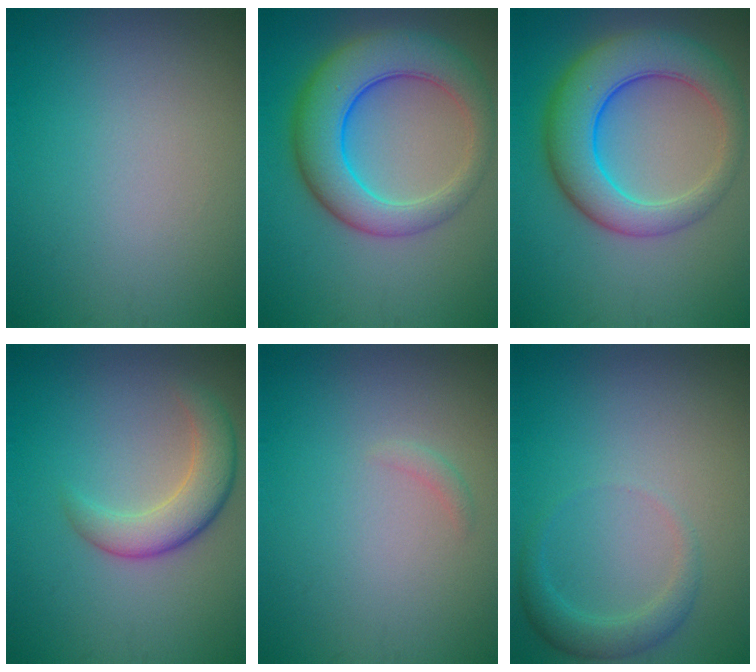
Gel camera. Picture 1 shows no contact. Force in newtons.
{"total": 8.2, "press": 8.2, "slide": 0.1}
{"total": 8.2, "press": 8.2, "slide": 0.1}
{"total": 4.2, "press": 4.2, "slide": 0.3}
{"total": 0.6, "press": 0.6, "slide": 0.0}
{"total": 2.1, "press": 2.1, "slide": 0.2}